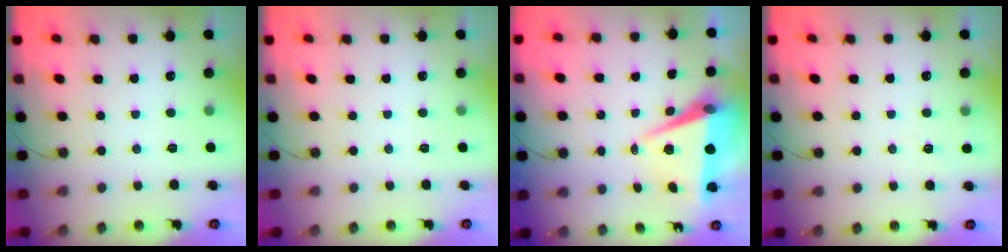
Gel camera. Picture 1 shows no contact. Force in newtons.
{"total": 0.0}
{"total": 7.5, "press": 6.1, "slide": 4.3}
{"total": 3.5, "press": 3.5, "slide": 0.8}